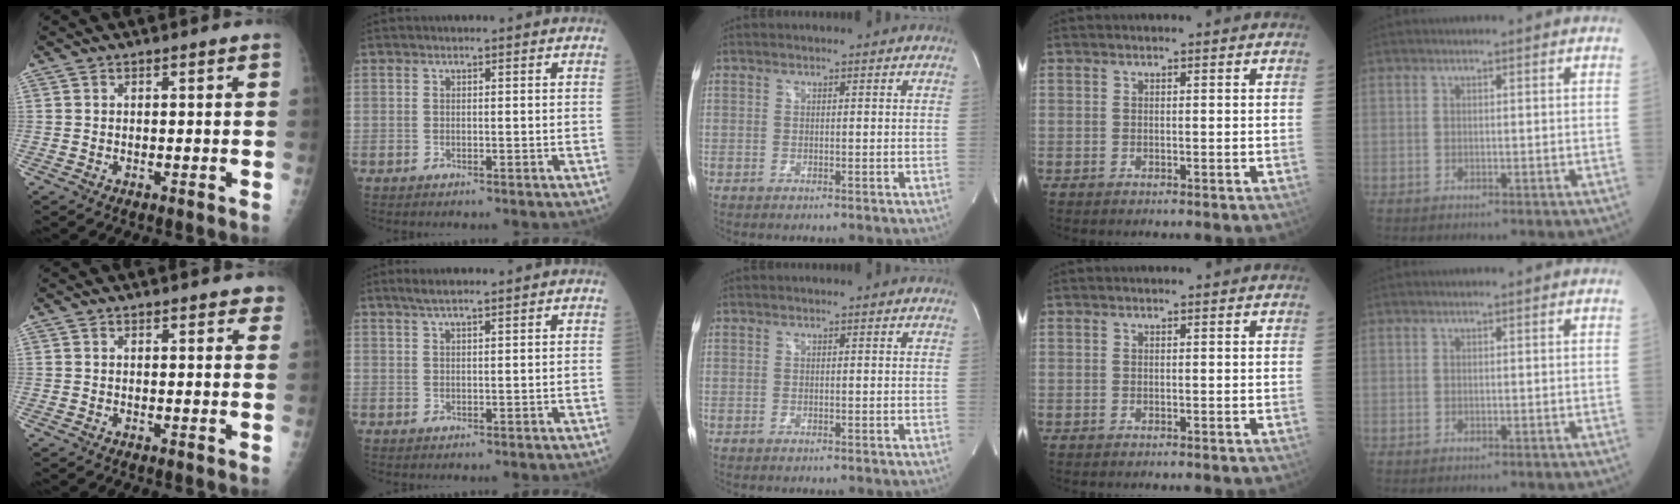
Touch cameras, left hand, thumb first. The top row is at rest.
{"thumb": {"total": 3.4, "force": [2.7, 1.3, 1.5], "torque": [0.011, -0.004, 0.027]}, "index": {"total": 4.0, "force": [3.3, 0.2, 2.3], "torque": [-0.042, 0.020, 0.060]}}